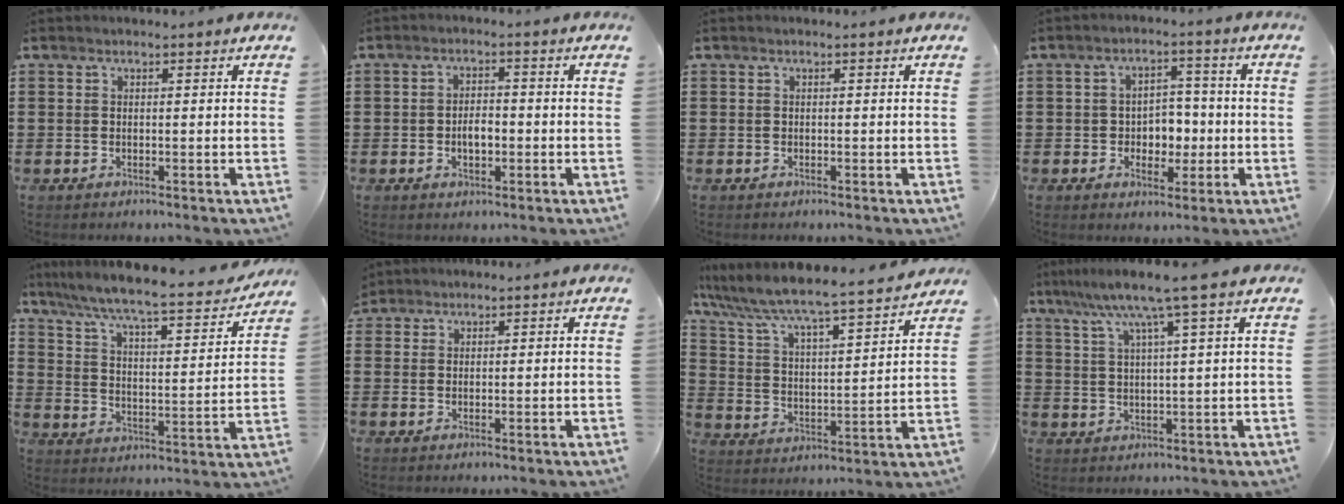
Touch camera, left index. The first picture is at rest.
{"total": 3.0, "force": [-0.8, 1.5, 2.5], "torque": [-0.041, 0.001, -0.018]}
{"total": 0.0}
{"total": 4.4, "force": [-0.7, 3.8, 2.1], "torque": [-0.039, 0.004, -0.021]}
{"total": 6.8, "force": [5.9, 0.1, 3.4], "torque": [-0.094, -0.046, 0.091]}
{"total": 1.7, "force": [1.5, 0.7, 0.0], "torque": [-0.004, 0.004, 0.031]}
{"total": 5.6, "force": [5.2, 0.1, 2.0], "torque": [-0.067, -0.049, 0.078]}
{"total": 7.1, "force": [4.5, -0.5, 5.5], "torque": [-0.122, -0.014, 0.071]}